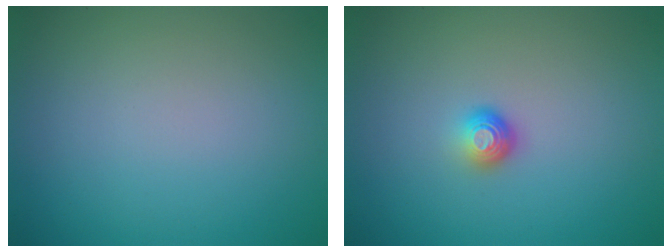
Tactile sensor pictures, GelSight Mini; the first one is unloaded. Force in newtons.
{"total": 1.6, "press": 1.1, "slide": 1.1}